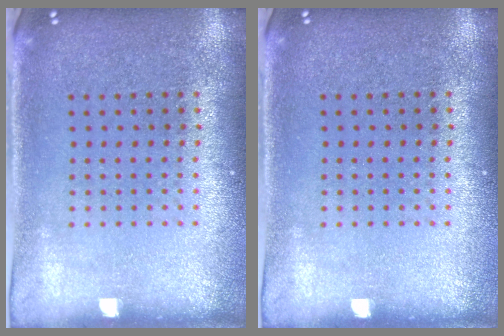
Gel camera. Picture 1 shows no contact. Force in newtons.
{"total": 0.0}